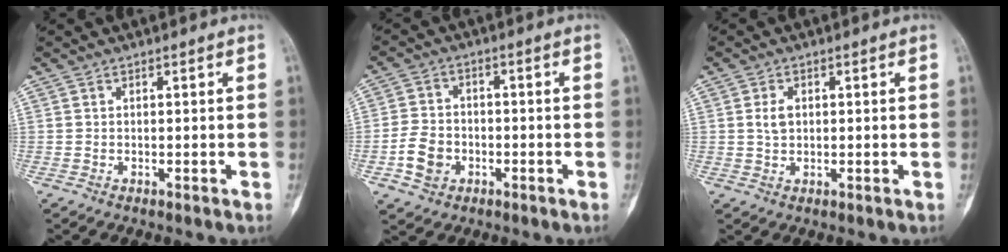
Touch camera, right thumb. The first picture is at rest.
{"total": 6.8, "force": [-2.4, 5.4, 3.5], "torque": [-0.055, 0.017, -0.042]}
{"total": 2.7, "force": [0.5, 1.8, 2.0], "torque": [-0.034, 0.002, 0.010]}